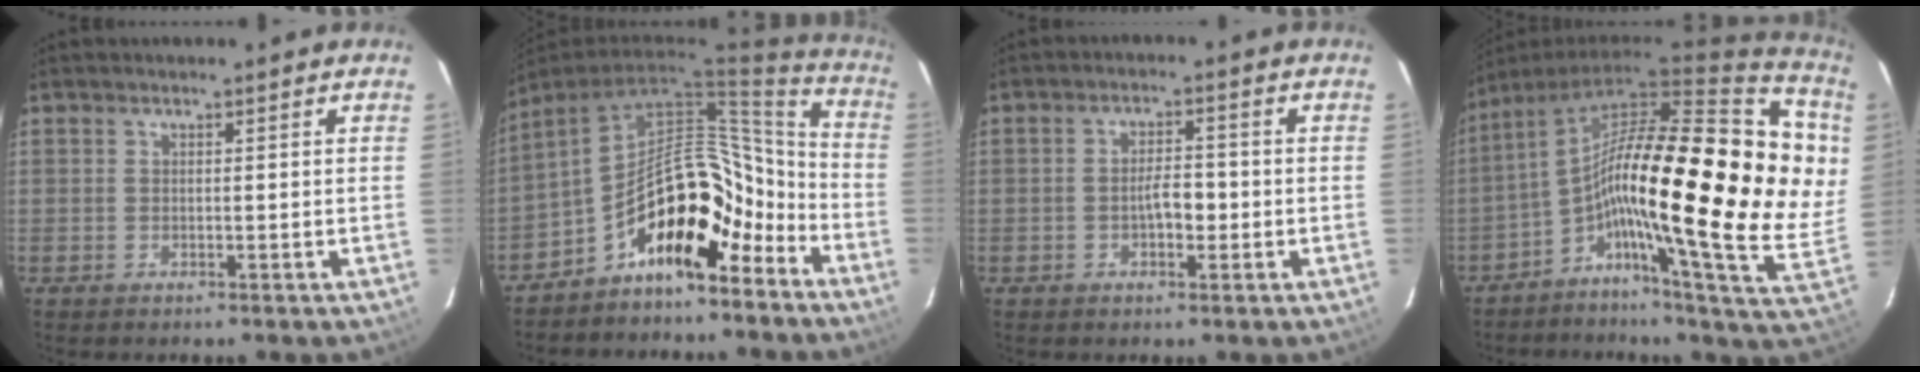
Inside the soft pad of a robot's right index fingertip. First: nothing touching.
{"total": 15.0, "force": [-9.5, 6.1, 9.9], "torque": [-0.145, 0.040, -0.152]}
{"total": 4.0, "force": [-1.1, 1.8, 3.4], "torque": [-0.061, 0.004, -0.014]}
{"total": 29.6, "force": [3.6, 7.0, 28.5], "torque": [-0.431, 0.012, 0.036]}